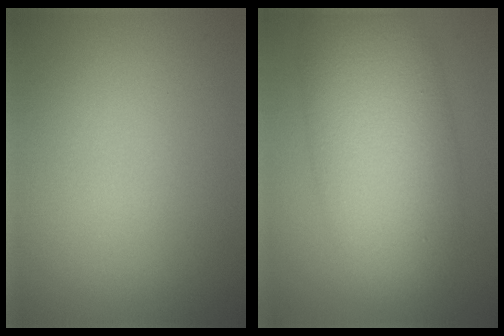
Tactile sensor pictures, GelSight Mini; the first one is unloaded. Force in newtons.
{"total": 10.1, "press": 10.1, "slide": 0.2}